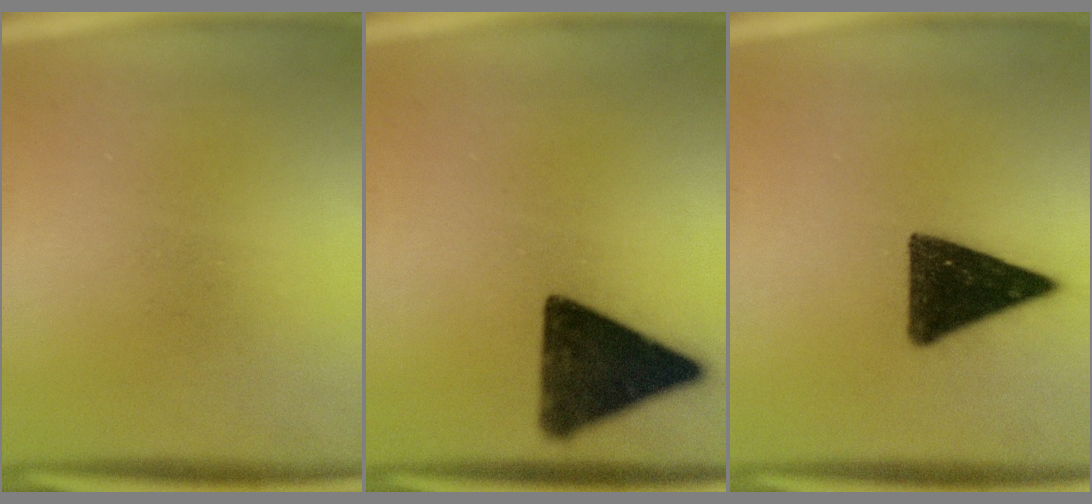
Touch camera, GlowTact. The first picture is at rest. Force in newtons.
{"total": 14.6}
{"total": 14.3}